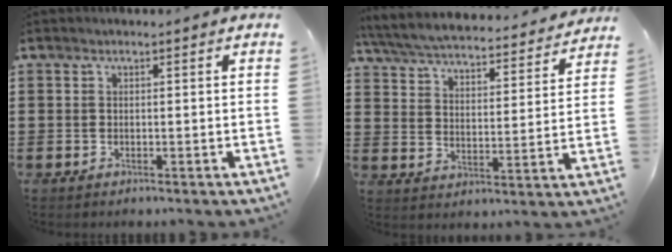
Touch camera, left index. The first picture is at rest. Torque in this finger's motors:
{"motor_torque": [0.00, -2.14, -0.31, 0.07]}